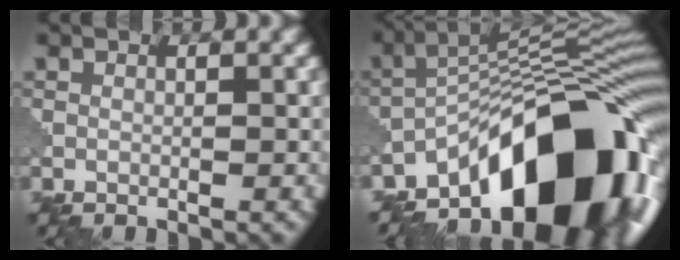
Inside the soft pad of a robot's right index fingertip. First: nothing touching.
{"total": 16.2, "force": [-9.9, 6.6, 11.1], "torque": [-0.138, 0.021, -0.175]}